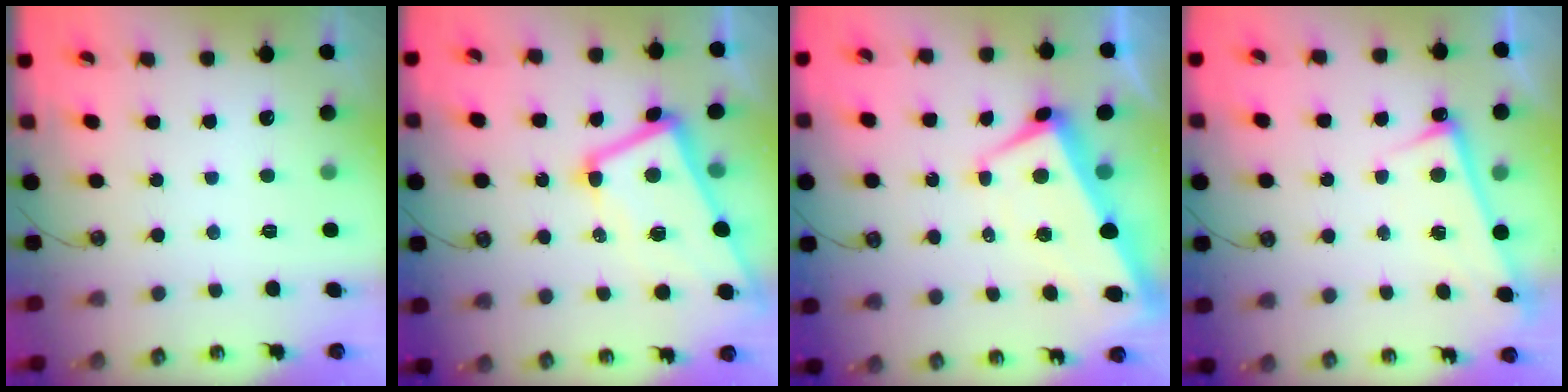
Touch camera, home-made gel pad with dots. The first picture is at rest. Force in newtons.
{"total": 6.8, "press": 6.6, "slide": 1.5}
{"total": 1.4, "press": 1.0, "slide": 0.9}
{"total": 2.9, "press": 2.8, "slide": 0.3}